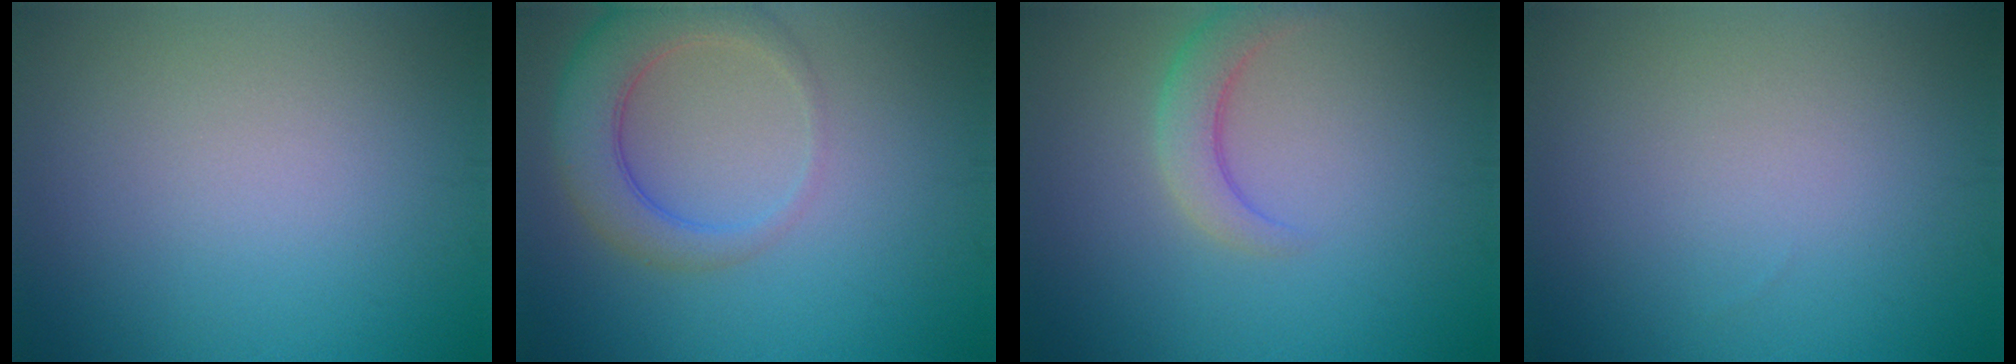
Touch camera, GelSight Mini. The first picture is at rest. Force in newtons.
{"total": 5.0, "press": 4.9, "slide": 0.5}
{"total": 2.7, "press": 2.7, "slide": 0.3}
{"total": 0.0}